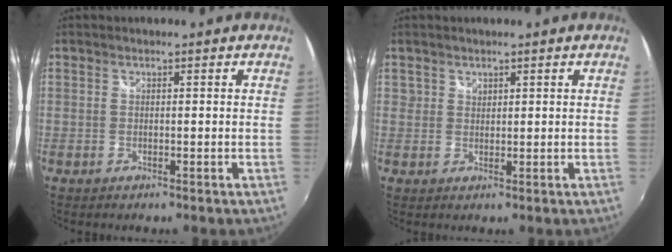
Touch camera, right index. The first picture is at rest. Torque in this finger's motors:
{"motor_torque": [-0.12, 0.03, -0.03, 0.01]}